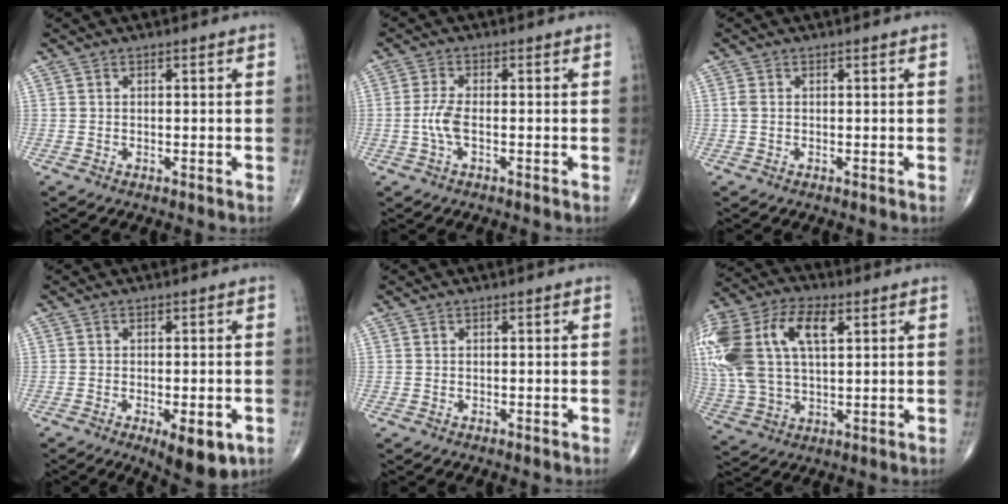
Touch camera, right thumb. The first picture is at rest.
{"total": 3.7, "force": [-0.8, 1.3, 3.4], "torque": [-0.087, 0.002, -0.020]}
{"total": 1.0, "force": [0.0, 0.6, 0.7], "torque": [-0.019, 0.002, 0.001]}
{"total": 7.8, "force": [-3.1, 2.9, 6.6], "torque": [-0.078, -0.005, -0.034]}
{"total": 0.0}
{"total": 24.7, "force": [7.0, 13.9, 19.2], "torque": [-0.458, 0.036, 0.133]}